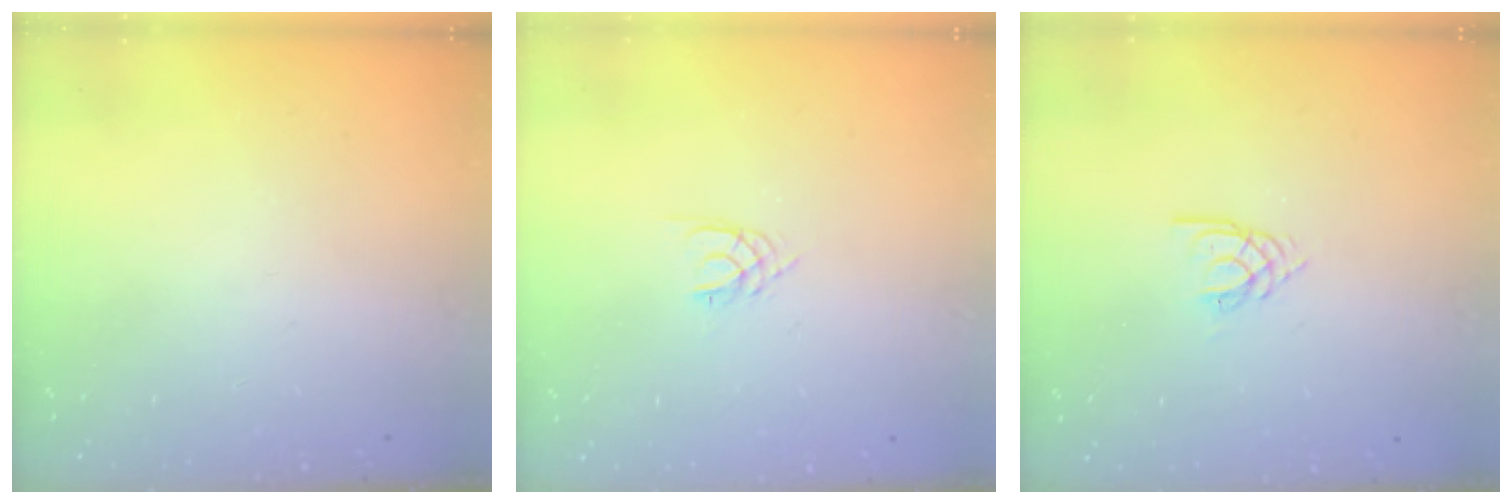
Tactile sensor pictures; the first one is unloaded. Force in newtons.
{"total": 2.4, "press": 2.4, "slide": 0.3}
{"total": 2.6, "press": 2.6, "slide": 0.3}